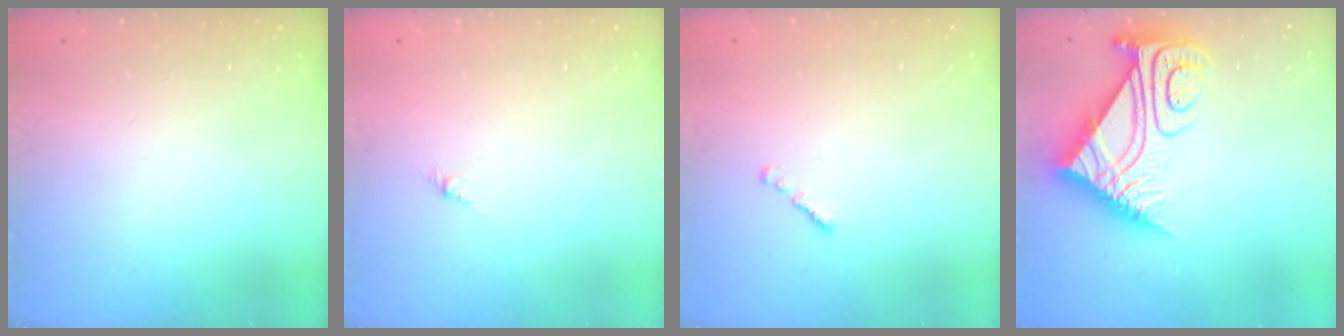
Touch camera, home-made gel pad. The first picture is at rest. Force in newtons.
{"total": 1.9, "press": 1.8, "slide": 0.7}
{"total": 1.1, "press": 1.0, "slide": 0.5}
{"total": 13.2, "press": 13.2, "slide": 1.3}